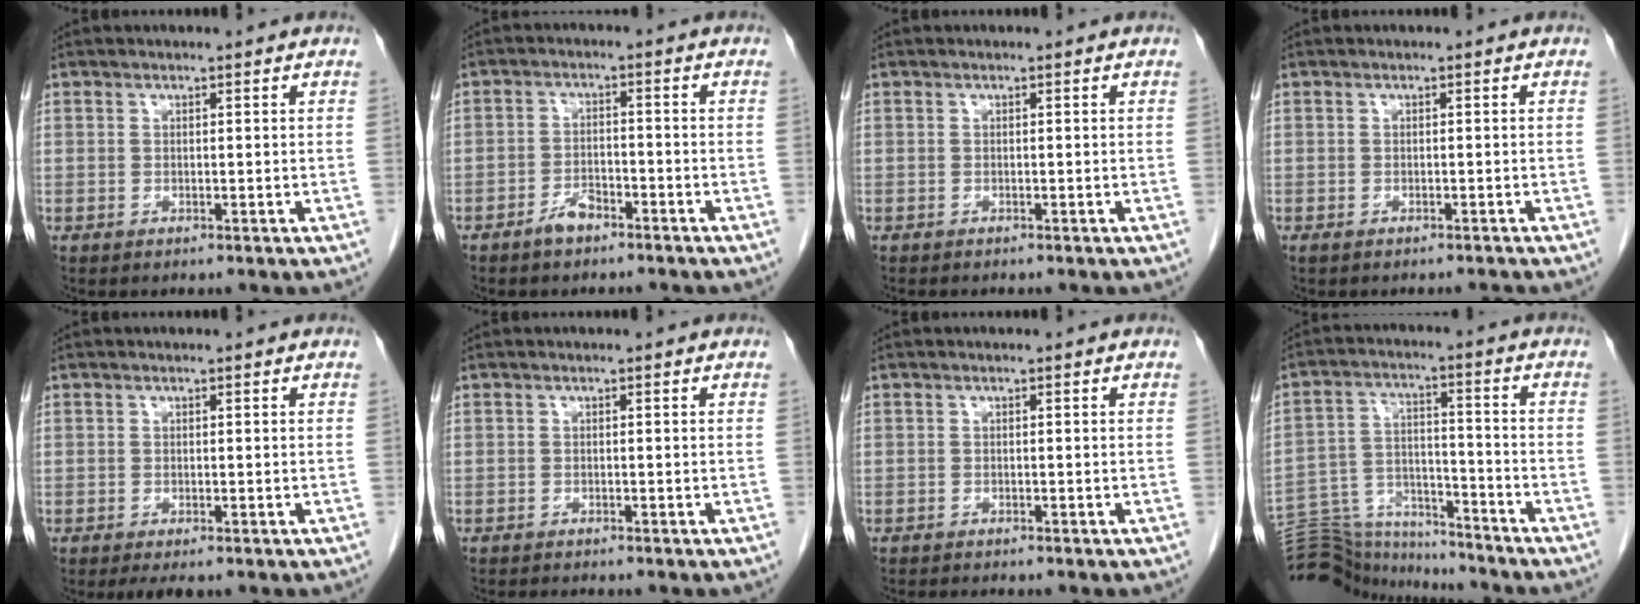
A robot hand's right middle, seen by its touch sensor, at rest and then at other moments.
{"total": 3.1, "force": [-2.4, 1.3, 1.4], "torque": [-0.028, 0.004, -0.042]}
{"total": 0.9, "force": [-0.8, 0.1, 0.3], "torque": [-0.007, -0.002, -0.010]}
{"total": 1.4, "force": [-1.3, 0.0, 0.6], "torque": [-0.008, -0.002, -0.019]}
{"total": 1.8, "force": [-1.3, 0.4, 1.2], "torque": [-0.017, -0.006, -0.017]}
{"total": 1.8, "force": [-1.8, -0.4, 0.3], "torque": [-0.005, -0.007, -0.027]}
{"total": 2.1, "force": [-2.0, -0.3, 0.5], "torque": [-0.007, -0.007, -0.029]}
{"total": 15.0, "force": [-14.7, 2.0, 2.0], "torque": [-0.044, 0.031, -0.240]}